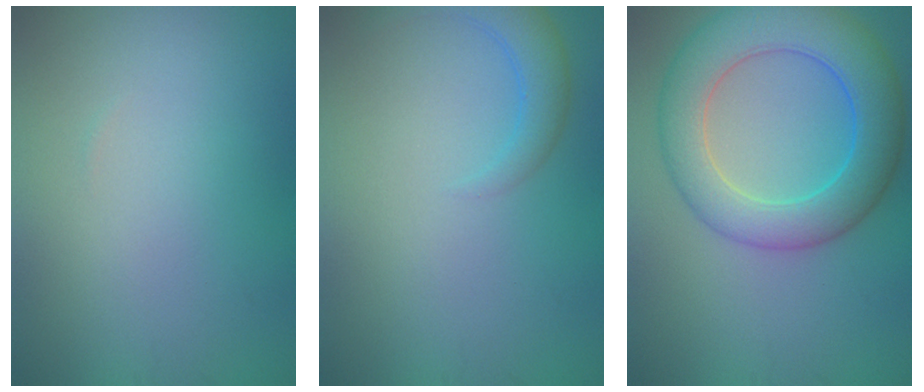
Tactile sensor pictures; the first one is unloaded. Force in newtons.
{"total": 2.9, "press": 2.9, "slide": 0.2}
{"total": 8.0, "press": 8.0, "slide": 0.3}